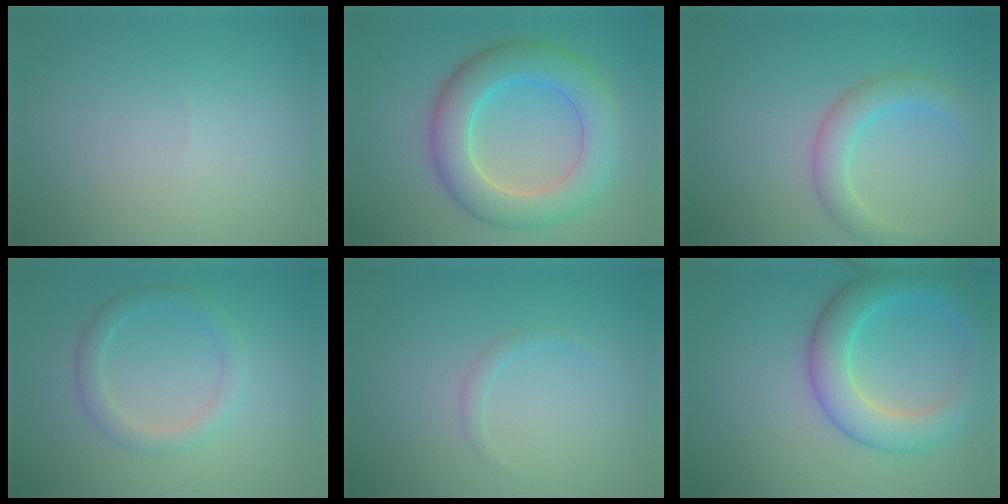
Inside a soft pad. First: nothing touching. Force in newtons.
{"total": 7.1, "press": 7.1, "slide": 0.2}
{"total": 3.5, "press": 3.5, "slide": 0.0}
{"total": 2.4, "press": 2.3, "slide": 0.1}
{"total": 0.9, "press": 0.9, "slide": 0.0}
{"total": 6.0, "press": 6.0, "slide": 0.3}